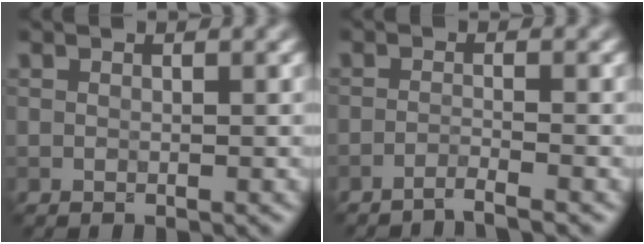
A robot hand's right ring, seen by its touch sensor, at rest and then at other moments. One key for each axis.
{"total": 1.6, "fx": -1.3, "fy": 0.1, "fz": 0.9, "tx": -0.007, "ty": 0.000, "tz": -0.038}